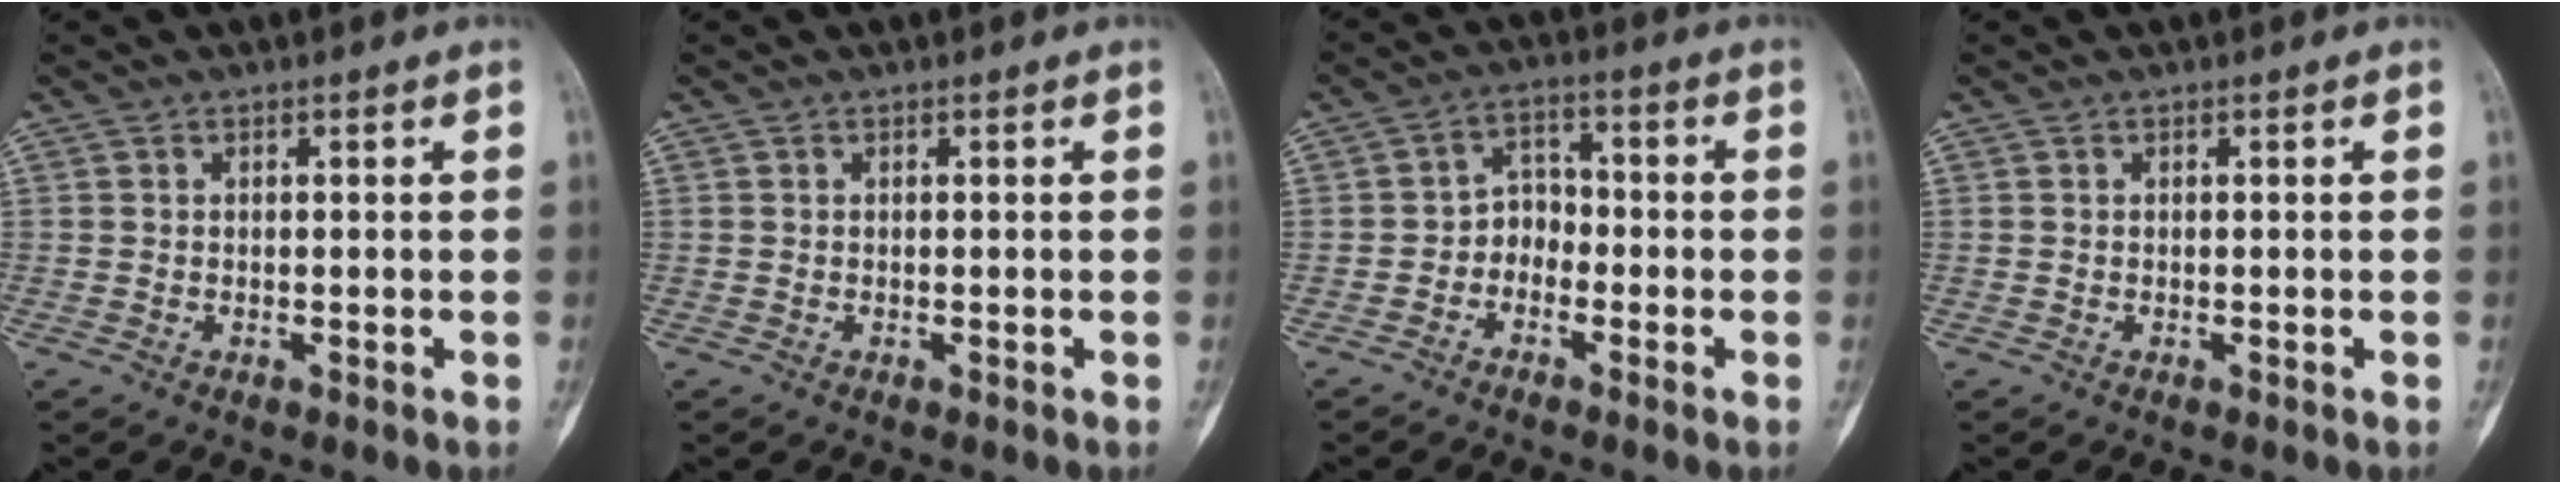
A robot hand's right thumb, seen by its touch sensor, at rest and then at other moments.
{"total": 0.0}
{"total": 4.2, "force": [-2.0, 3.3, 1.7], "torque": [0.001, 0.025, -0.050]}
{"total": 0.0}